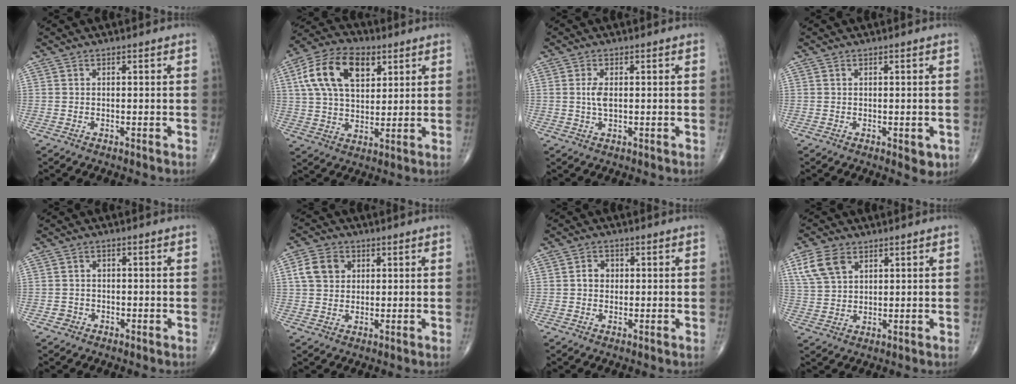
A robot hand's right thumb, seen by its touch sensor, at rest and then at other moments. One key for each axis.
{"total": 15.6, "fx": 5.8, "fy": 9.3, "fz": 11.1, "tx": -0.188, "ty": 0.000, "tz": 0.103}
{"total": 2.8, "fx": 0.3, "fy": 1.3, "fz": 2.5, "tx": -0.052, "ty": -0.001, "tz": 0.007}
{"total": 3.0, "fx": -0.6, "fy": 1.5, "fz": 2.5, "tx": -0.016, "ty": -0.004, "tz": -0.003}
{"total": 2.0, "fx": -0.9, "fy": 1.7, "fz": 0.1, "tx": 0.006, "ty": 0.009, "tz": -0.020}
{"total": 6.3, "fx": 1.7, "fy": 5.0, "fz": 3.4, "tx": -0.049, "ty": 0.002, "tz": 0.028}
{"total": 2.6, "fx": 0.1, "fy": 2.2, "fz": 1.4, "tx": -0.011, "ty": 0.009, "tz": -0.001}
{"total": 7.6, "fx": 3.7, "fy": 4.8, "fz": 4.5, "tx": -0.084, "ty": -0.004, "tz": 0.077}